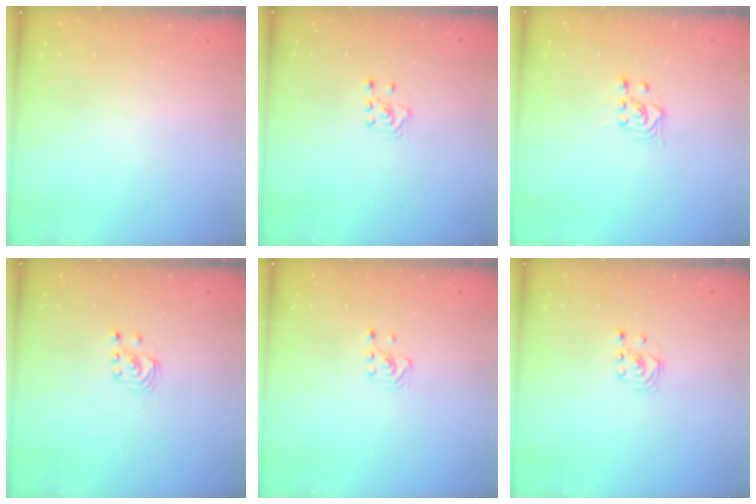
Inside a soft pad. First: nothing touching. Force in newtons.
{"total": 3.3, "press": 3.2, "slide": 0.8}
{"total": 3.0, "press": 2.6, "slide": 1.3}
{"total": 2.1, "press": 2.1, "slide": 0.3}
{"total": 2.0, "press": 2.0, "slide": 0.3}
{"total": 1.8, "press": 1.8, "slide": 0.2}